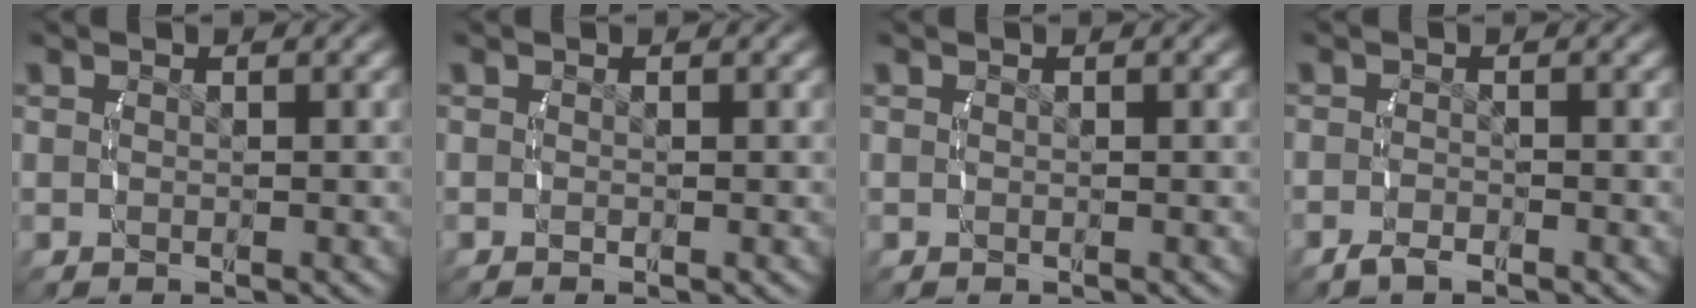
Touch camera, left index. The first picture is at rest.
{"total": 0.0}
{"total": 0.0}
{"total": 1.2, "force": [-1.2, 0.0, 0.1], "torque": [0.001, 0.000, -0.024]}